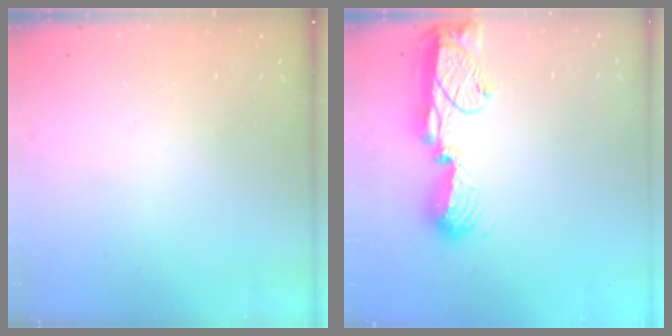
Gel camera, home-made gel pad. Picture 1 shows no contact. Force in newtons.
{"total": 11.4, "press": 11.3, "slide": 1.5}